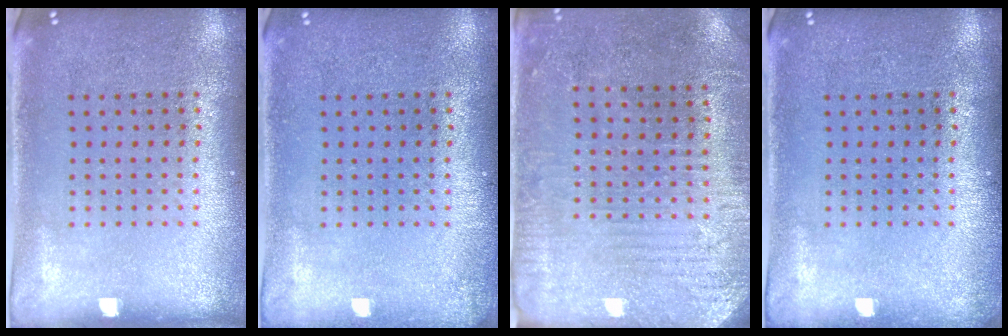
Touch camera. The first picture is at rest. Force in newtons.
{"total": 0.9, "press": 0.9, "slide": 0.1}
{"total": 2.9, "press": 2.7, "slide": 0.9}
{"total": 0.6, "press": 0.6, "slide": 0.2}